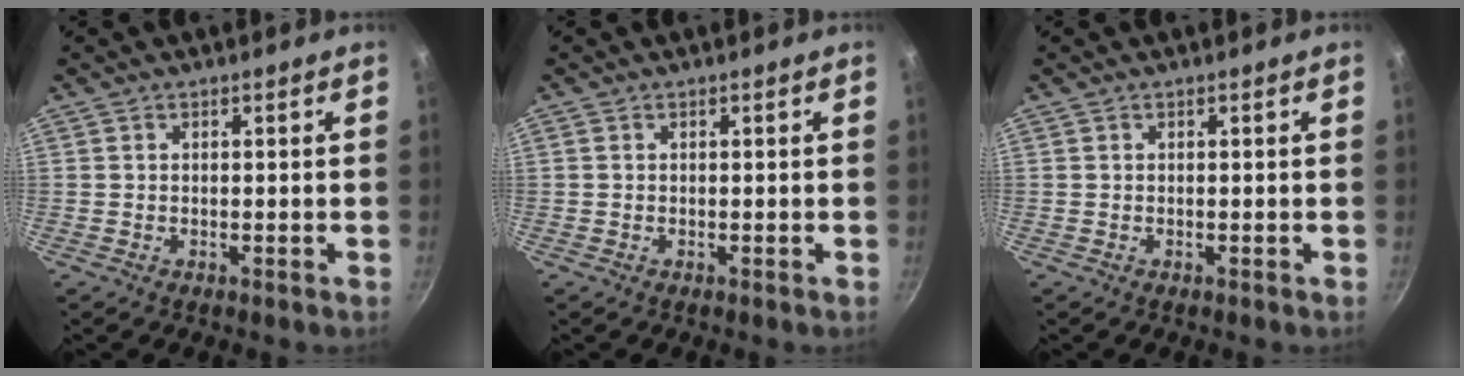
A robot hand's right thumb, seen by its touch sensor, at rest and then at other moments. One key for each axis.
{"total": 0.0}
{"total": 0.0}